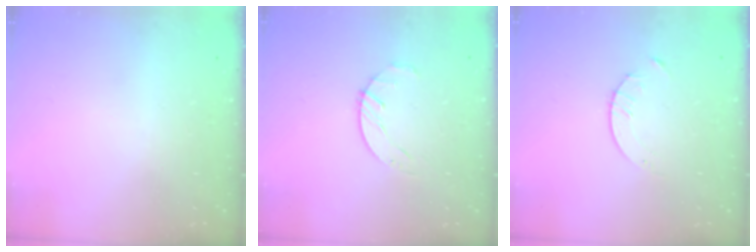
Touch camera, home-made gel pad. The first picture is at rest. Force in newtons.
{"total": 2.1, "press": 2.1, "slide": 0.3}
{"total": 2.1, "press": 2.1, "slide": 0.3}